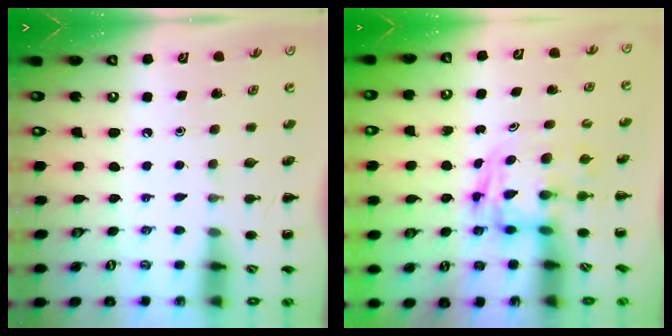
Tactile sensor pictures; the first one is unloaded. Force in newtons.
{"total": 2.9, "press": 2.9, "slide": 0.5}